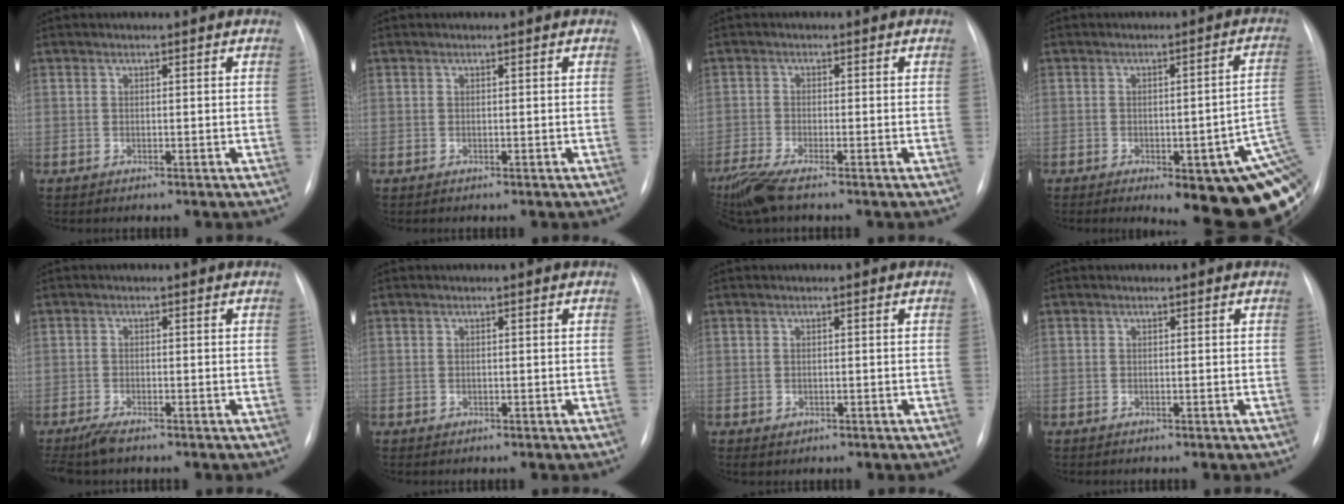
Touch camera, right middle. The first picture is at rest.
{"total": 0.0}
{"total": 5.7, "force": [-4.5, 0.2, 3.6], "torque": [-0.078, -0.018, -0.085]}
{"total": 21.8, "force": [-7.0, 6.2, 19.7], "torque": [-0.154, 0.016, -0.070]}
{"total": 3.4, "force": [-2.7, 0.7, 2.0], "torque": [-0.045, -0.011, -0.047]}
{"total": 0.0}
{"total": 0.8, "force": [-0.3, 0.7, 0.3], "torque": [-0.005, 0.001, 0.000]}
{"total": 0.0}